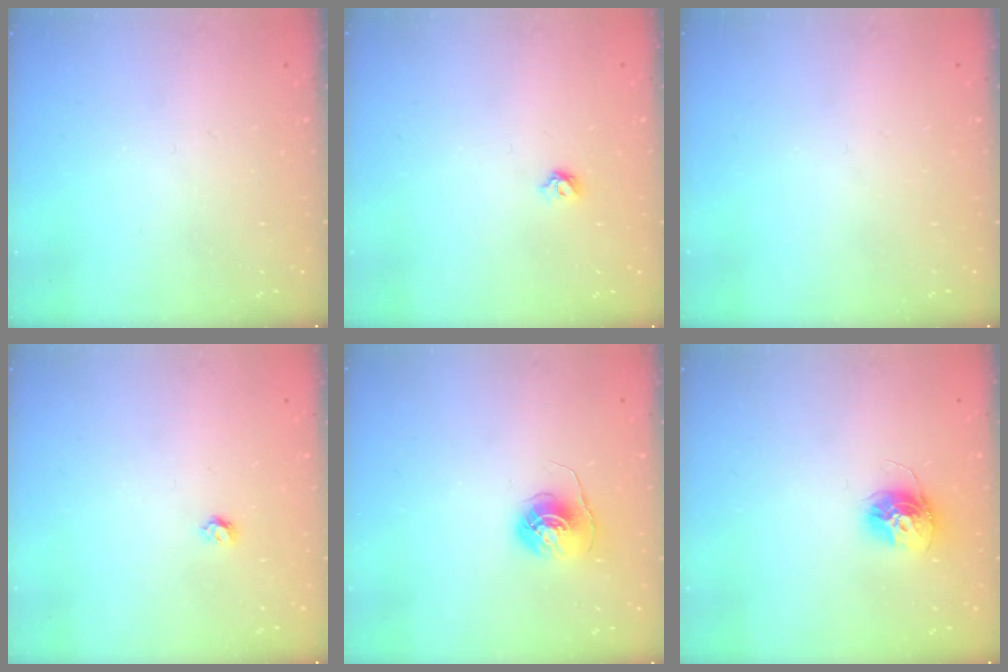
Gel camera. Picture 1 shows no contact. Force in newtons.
{"total": 4.8, "press": 4.8, "slide": 0.8}
{"total": 0.0}
{"total": 3.3, "press": 3.3, "slide": 0.3}
{"total": 6.0, "press": 6.0, "slide": 0.4}
{"total": 12.1, "press": 12.1, "slide": 1.1}